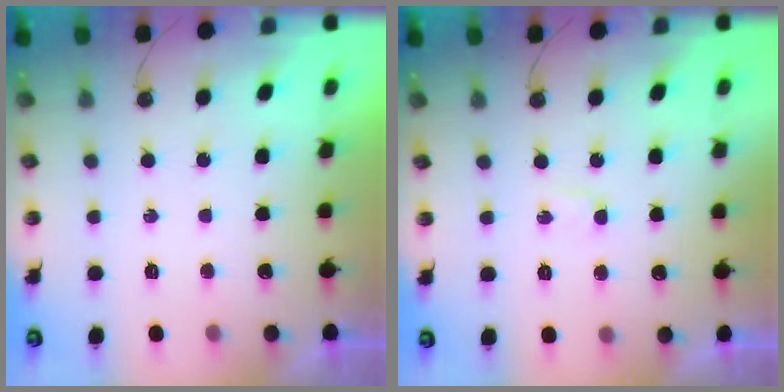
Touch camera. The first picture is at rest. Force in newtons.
{"total": 1.8, "press": 1.4, "slide": 1.1}